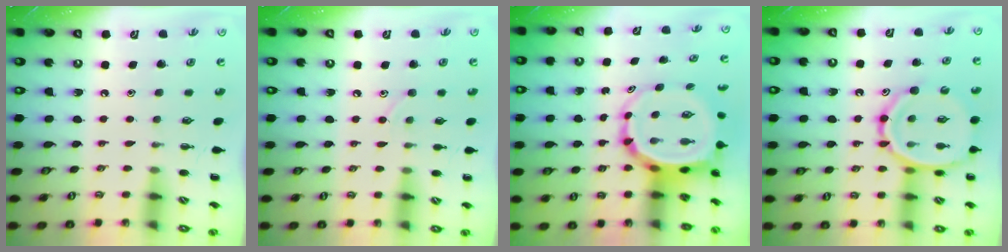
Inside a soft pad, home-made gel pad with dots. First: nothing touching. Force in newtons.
{"total": 4.8, "press": 4.6, "slide": 1.5}
{"total": 7.9, "press": 7.5, "slide": 2.5}
{"total": 14.9, "press": 14.4, "slide": 3.5}